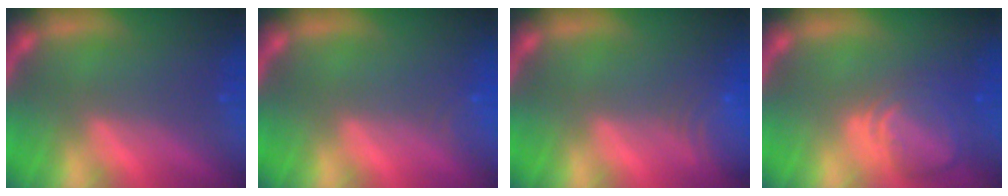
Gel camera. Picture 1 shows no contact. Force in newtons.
{"total": 1.4}
{"total": 5.0}
{"total": 6.1}